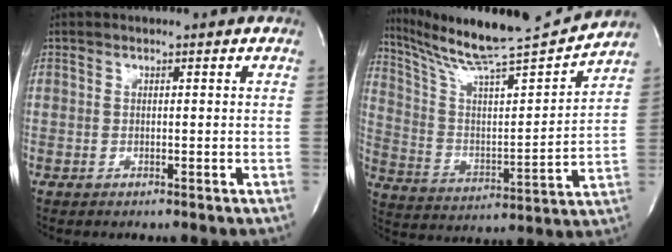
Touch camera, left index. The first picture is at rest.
{"total": 18.0, "force": [16.6, -0.8, 7.0], "torque": [-0.132, -0.030, 0.275]}